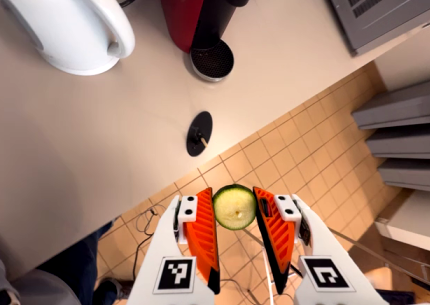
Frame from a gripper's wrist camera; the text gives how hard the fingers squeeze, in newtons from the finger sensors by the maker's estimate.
{"total": 8.4, "left": 8.1, "right": 8.6}